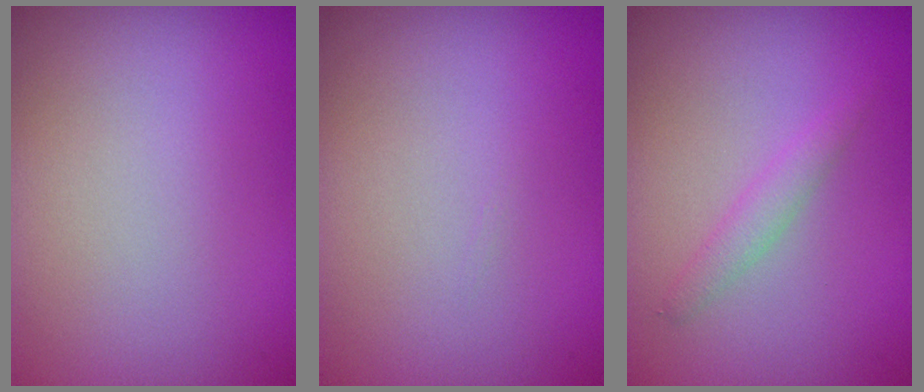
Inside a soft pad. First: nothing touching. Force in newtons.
{"total": 0.0}
{"total": 1.5, "press": 1.5, "slide": 0.1}